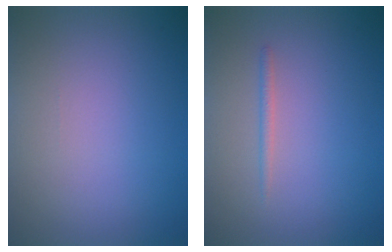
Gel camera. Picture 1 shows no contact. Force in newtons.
{"total": 0.8, "press": 0.8, "slide": 0.0}